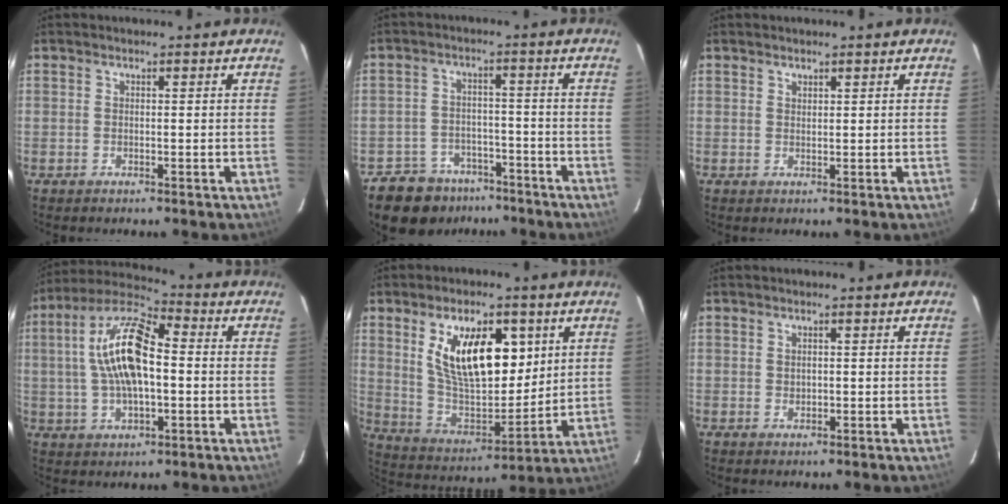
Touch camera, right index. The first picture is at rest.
{"total": 10.3, "force": [-7.5, 6.7, 2.4], "torque": [-0.070, 0.017, -0.104]}
{"total": 0.8, "force": [0.7, 0.4, 0.1], "torque": [-0.001, 0.002, 0.014]}
{"total": 15.1, "force": [0.8, 6.4, 13.6], "torque": [-0.263, 0.019, 0.009]}
{"total": 18.1, "force": [6.5, 8.5, 14.6], "torque": [-0.253, 0.003, 0.128]}
{"total": 1.1, "force": [0.2, 0.9, 0.5], "torque": [-0.007, 0.003, 0.006]}